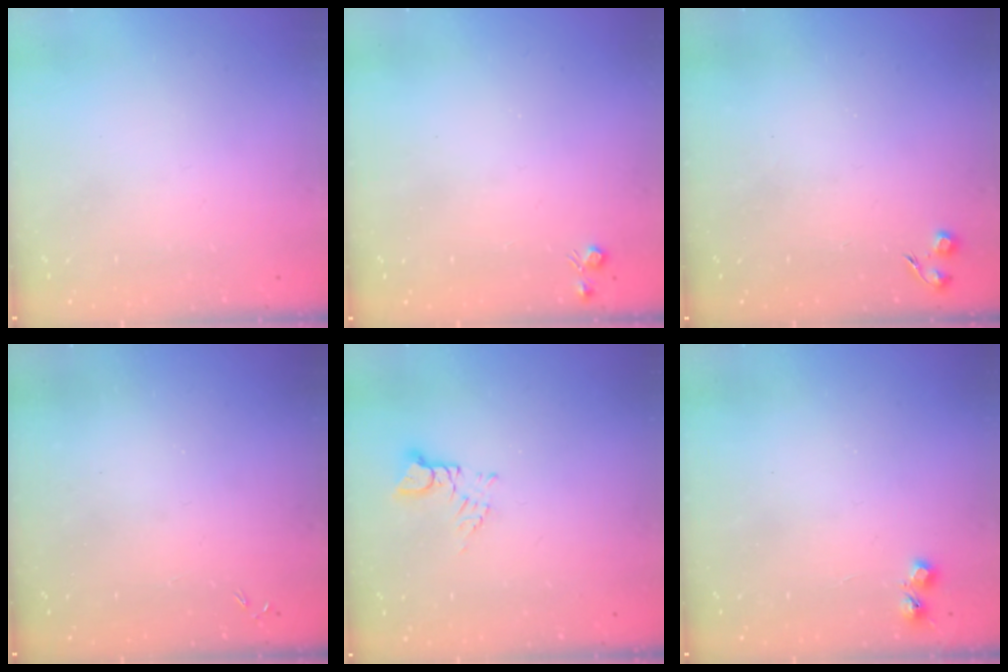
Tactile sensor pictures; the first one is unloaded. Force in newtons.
{"total": 4.0, "press": 3.9, "slide": 0.7}
{"total": 4.9, "press": 4.9, "slide": 0.5}
{"total": 0.0}
{"total": 2.8, "press": 2.8, "slide": 0.5}
{"total": 5.1, "press": 5.0, "slide": 0.6}